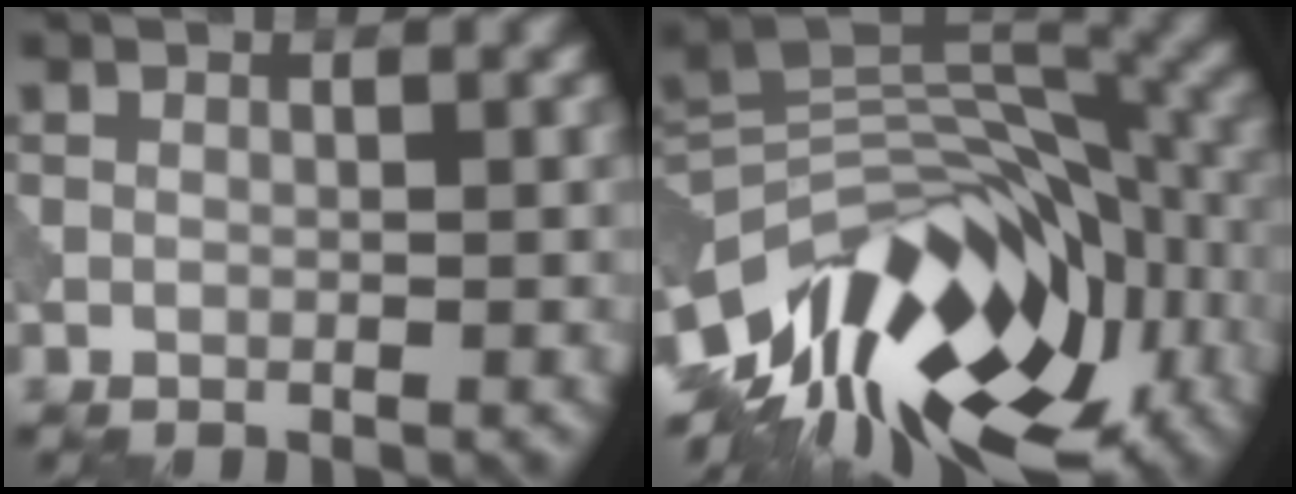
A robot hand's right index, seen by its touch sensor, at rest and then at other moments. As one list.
[{"total": 15.4, "force": [-8.3, 8.6, 9.8], "torque": [-0.188, 0.019, -0.149]}]